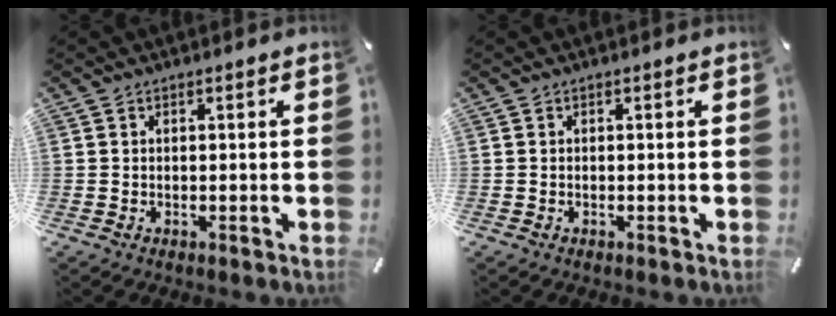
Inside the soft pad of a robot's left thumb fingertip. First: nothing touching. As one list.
[{"total": 0.0}]